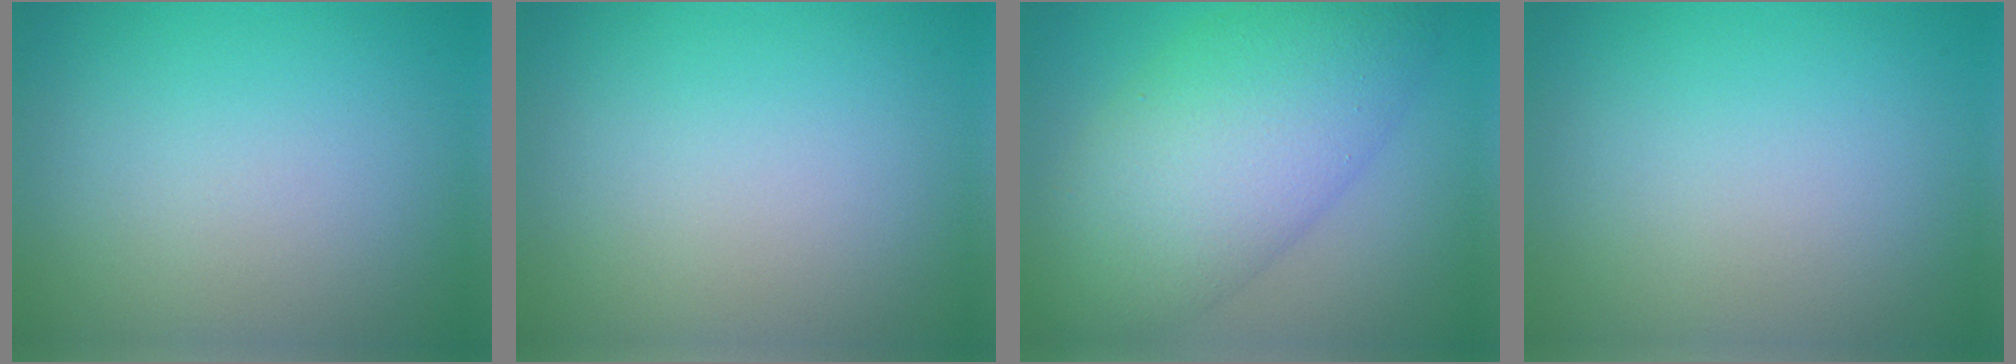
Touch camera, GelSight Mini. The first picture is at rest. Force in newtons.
{"total": 0.0}
{"total": 10.0, "press": 10.0, "slide": 0.0}
{"total": 0.0}